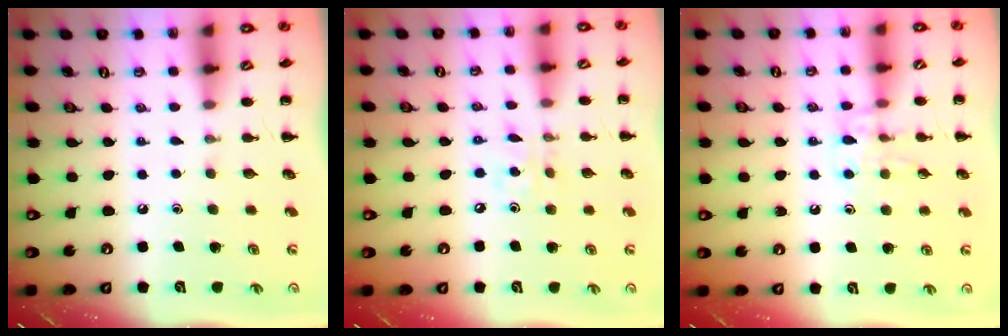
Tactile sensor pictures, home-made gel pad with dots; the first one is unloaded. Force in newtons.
{"total": 4.6, "press": 4.4, "slide": 1.1}
{"total": 9.8, "press": 9.8, "slide": 0.9}